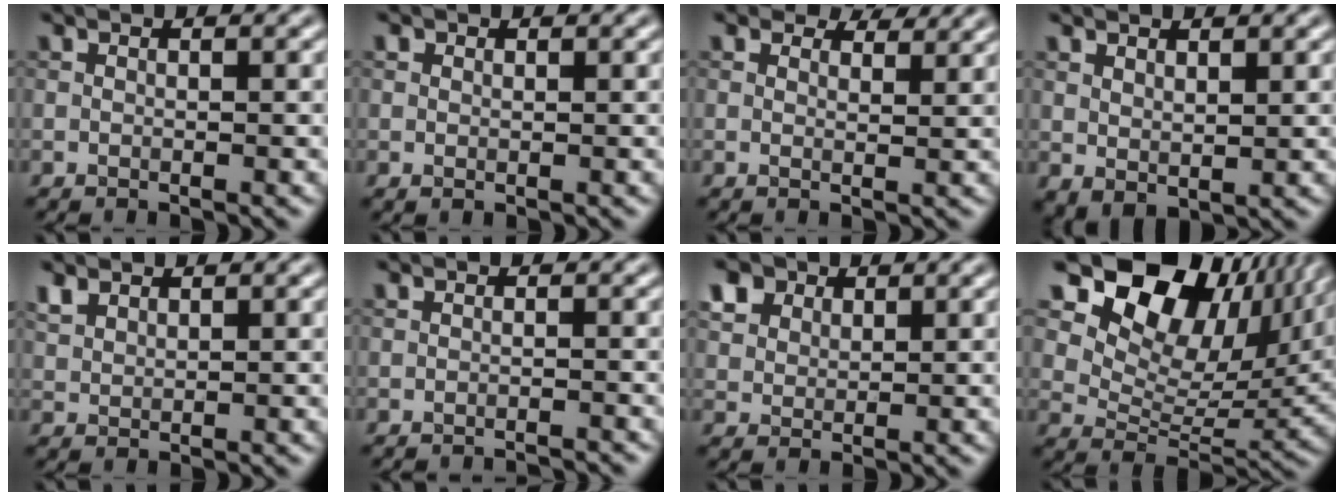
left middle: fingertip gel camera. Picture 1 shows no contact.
{"total": 0.7, "force": [0.4, 0.6, 0.2], "torque": [-0.002, 0.000, 0.006]}
{"total": 3.1, "force": [2.8, 0.9, 1.0], "torque": [-0.019, -0.001, 0.034]}
{"total": 2.0, "force": [1.1, 1.1, 1.2], "torque": [-0.028, -0.006, 0.027]}
{"total": 1.6, "force": [1.3, 0.9, 0.5], "torque": [-0.017, 0.004, 0.031]}
{"total": 2.0, "force": [-1.9, 0.2, 0.4], "torque": [0.002, 0.003, -0.025]}
{"total": 4.7, "force": [2.9, 3.1, 2.0], "torque": [-0.064, 0.008, 0.056]}
{"total": 14.5, "force": [8.8, 8.1, 8.1], "torque": [-0.135, 0.019, 0.154]}